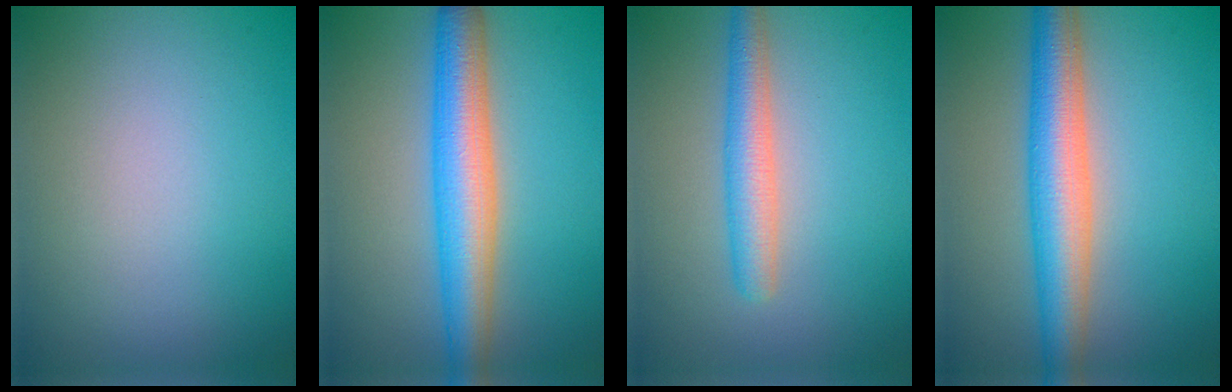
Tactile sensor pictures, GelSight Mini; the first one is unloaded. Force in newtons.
{"total": 6.9, "press": 6.9, "slide": 0.1}
{"total": 3.5, "press": 3.5, "slide": 0.1}
{"total": 6.9, "press": 6.8, "slide": 0.3}